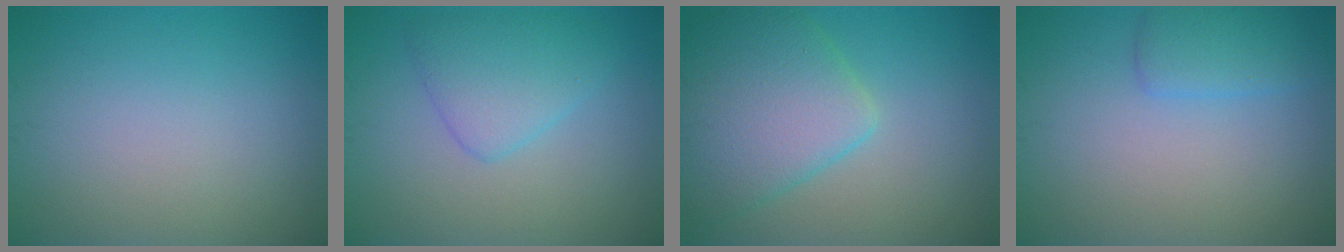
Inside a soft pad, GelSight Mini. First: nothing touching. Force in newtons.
{"total": 3.5, "press": 3.5, "slide": 0.2}
{"total": 6.8, "press": 6.8, "slide": 0.3}
{"total": 2.4, "press": 2.4, "slide": 0.1}